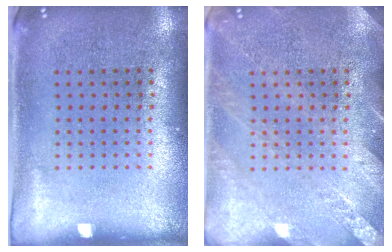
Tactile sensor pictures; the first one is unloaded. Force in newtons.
{"total": 2.6, "press": 2.6, "slide": 0.2}